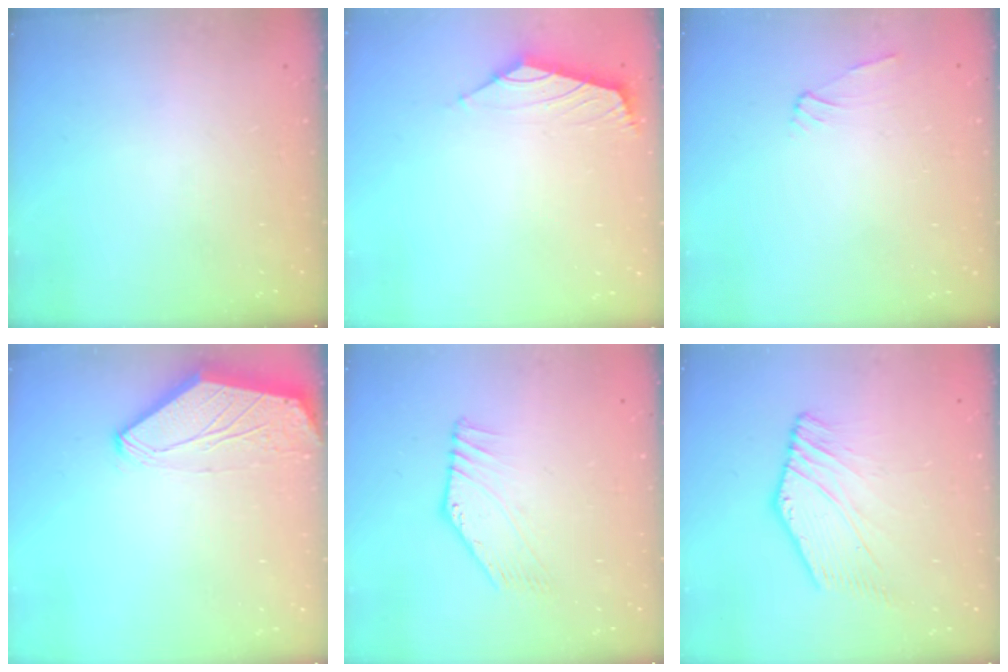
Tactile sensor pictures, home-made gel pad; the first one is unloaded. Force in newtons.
{"total": 1.7, "press": 1.5, "slide": 0.7}
{"total": 1.6, "press": 1.5, "slide": 0.5}
{"total": 0.0}
{"total": 2.9, "press": 2.9, "slide": 0.2}
{"total": 3.7, "press": 3.4, "slide": 1.4}